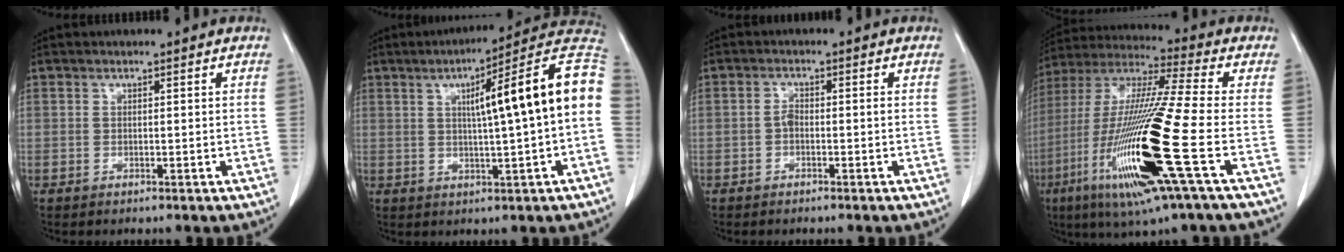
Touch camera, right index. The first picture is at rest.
{"total": 15.6, "force": [1.9, 0.1, 15.5], "torque": [-0.212, 0.034, 0.020]}
{"total": 1.5, "force": [-0.4, 0.7, 1.3], "torque": [-0.022, 0.005, -0.009]}
{"total": 22.7, "force": [-6.9, 0.4, 21.6], "torque": [-0.450, -0.036, -0.137]}